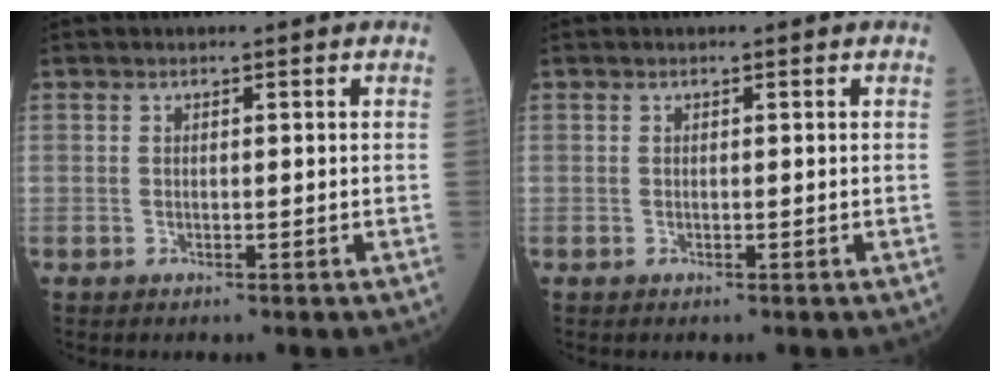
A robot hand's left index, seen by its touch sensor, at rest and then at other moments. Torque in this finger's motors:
{"motor_torque": [-0.09, 0.09, 0.00, -0.01]}